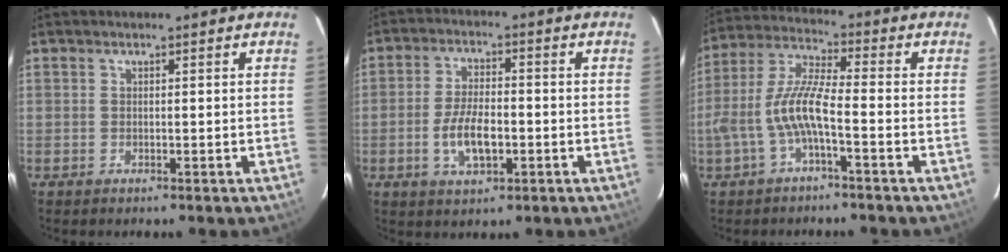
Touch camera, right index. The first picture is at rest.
{"total": 7.9, "force": [-2.3, 3.5, 6.7], "torque": [-0.137, -0.003, -0.038]}
{"total": 9.0, "force": [-3.1, 1.7, 8.3], "torque": [-0.190, 0.009, -0.056]}